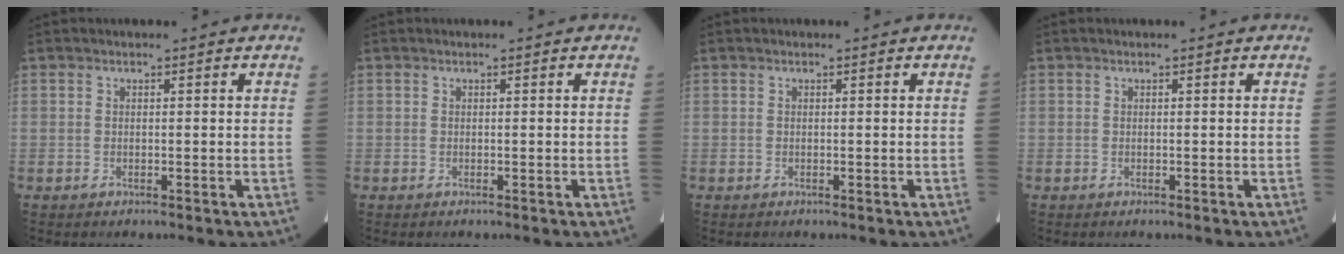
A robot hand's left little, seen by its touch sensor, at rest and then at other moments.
{"total": 0.0}
{"total": 0.0}
{"total": 0.0}